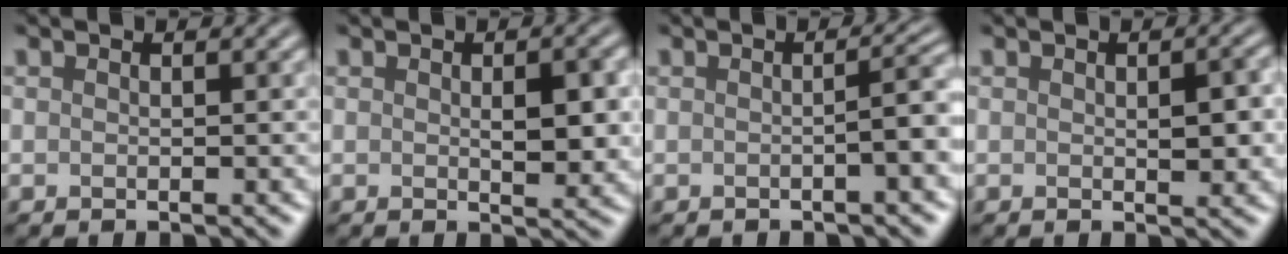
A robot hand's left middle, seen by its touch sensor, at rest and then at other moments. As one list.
[{"total": 3.5, "force": [0.2, 1.3, 3.2], "torque": [-0.047, -0.002, 0.007]}, {"total": 2.8, "force": [-0.4, 0.5, 2.7], "torque": [-0.033, 0.012, -0.012]}, {"total": 2.6, "force": [0.1, 1.0, 2.3], "torque": [-0.033, -0.002, 0.002]}]